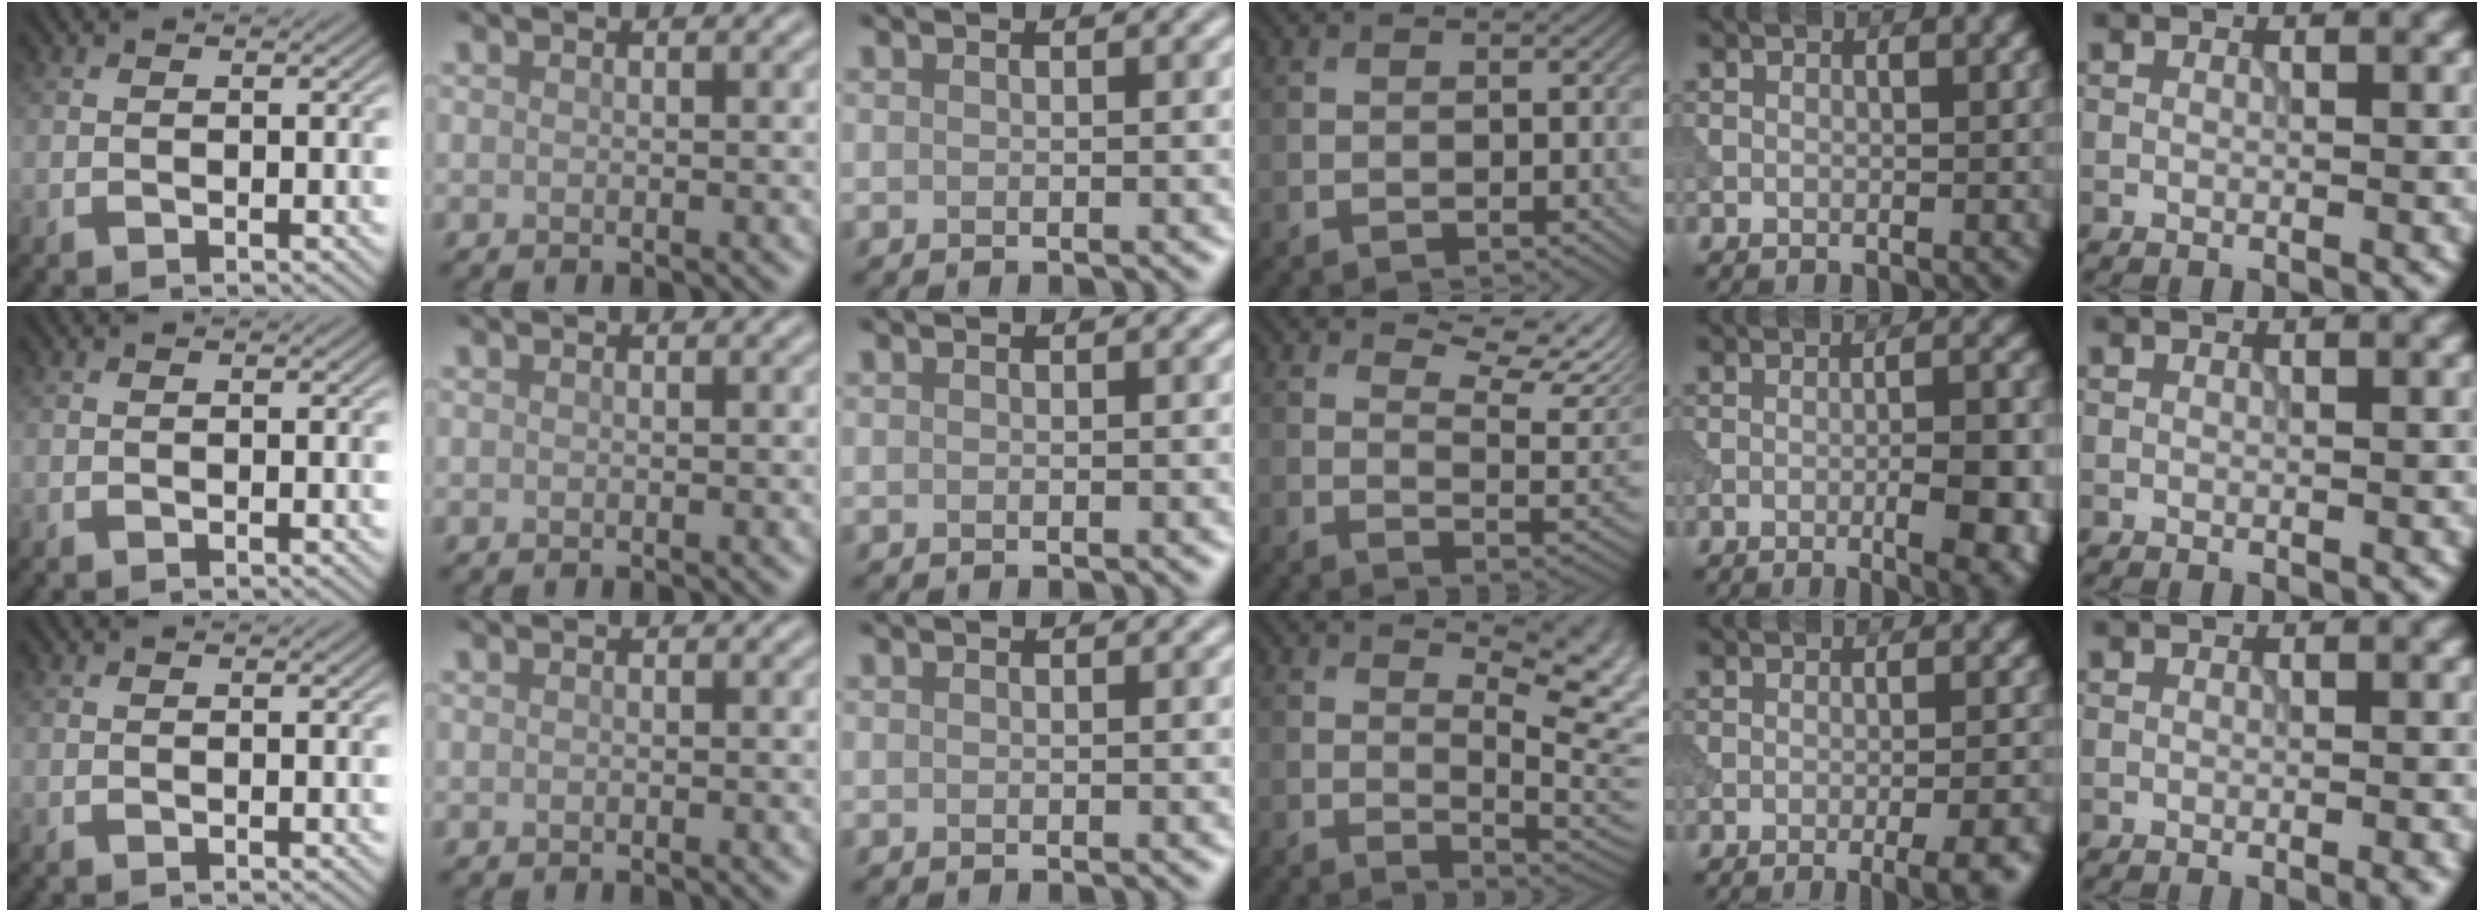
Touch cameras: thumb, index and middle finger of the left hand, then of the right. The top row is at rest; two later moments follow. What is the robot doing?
{"motion": "dispense", "object": "syringe"}